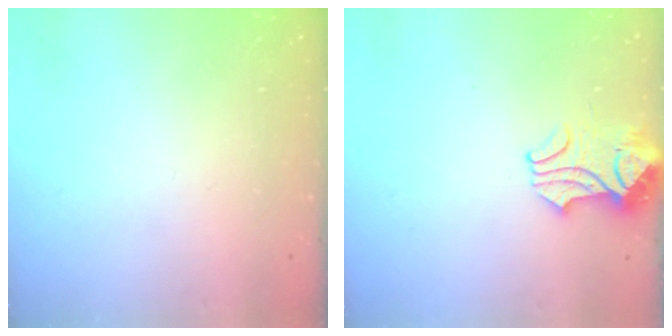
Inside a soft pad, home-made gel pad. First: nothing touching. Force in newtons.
{"total": 2.2, "press": 2.1, "slide": 0.5}